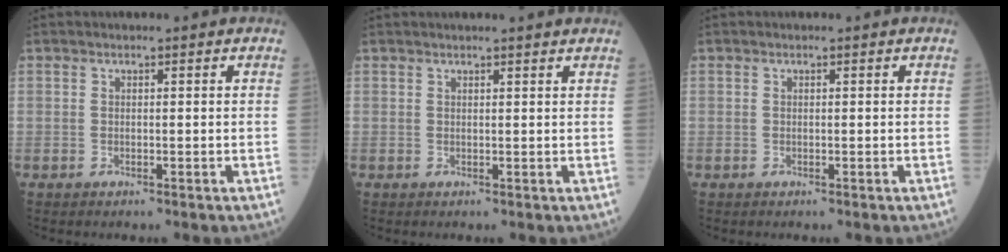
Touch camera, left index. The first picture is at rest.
{"total": 3.4, "force": [3.1, -0.2, 1.3], "torque": [-0.017, 0.010, 0.032]}
{"total": 0.0}